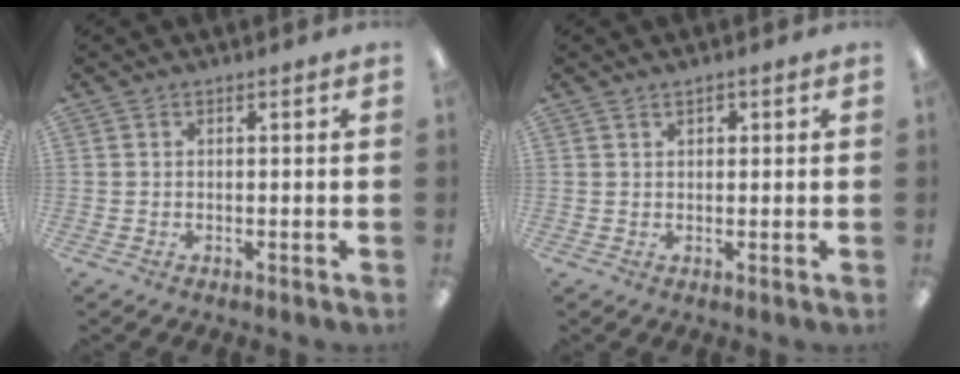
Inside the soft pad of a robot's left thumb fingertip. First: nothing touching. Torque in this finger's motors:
{"motor_torque": [-0.18, 0.00, -0.32, 0.06, 0.04]}